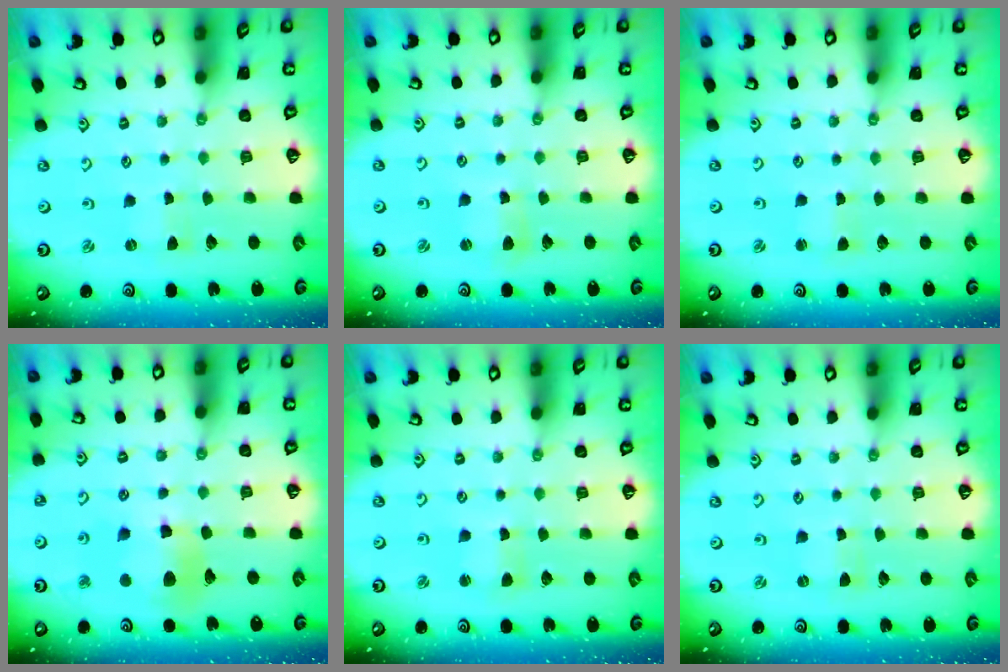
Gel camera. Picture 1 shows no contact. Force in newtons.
{"total": 2.9, "press": 2.9, "slide": 0.3}
{"total": 1.1, "press": 1.0, "slide": 0.3}
{"total": 11.2, "press": 11.1, "slide": 1.4}
{"total": 2.6, "press": 2.5, "slide": 0.3}
{"total": 0.0}